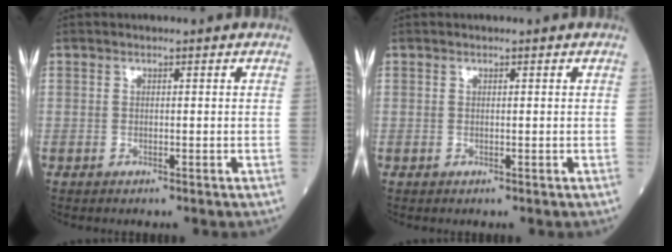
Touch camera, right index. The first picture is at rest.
{"total": 0.0}